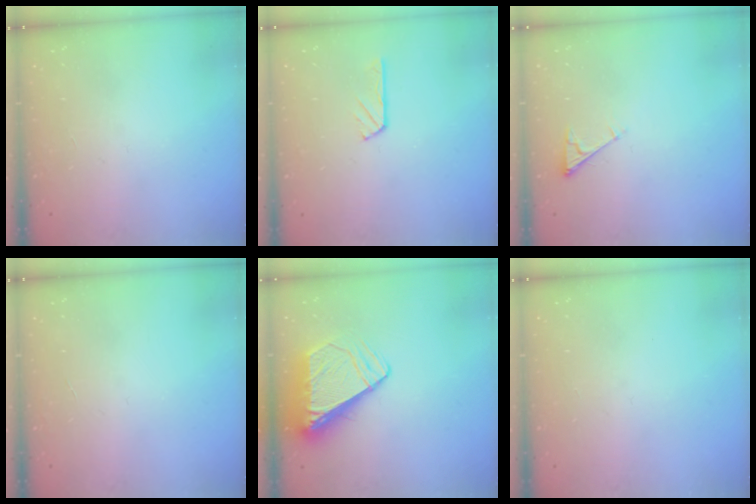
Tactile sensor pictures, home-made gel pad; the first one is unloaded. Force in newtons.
{"total": 3.0, "press": 3.0, "slide": 0.4}
{"total": 2.8, "press": 2.7, "slide": 0.4}
{"total": 0.0}
{"total": 9.0, "press": 8.9, "slide": 1.2}
{"total": 1.5, "press": 1.4, "slide": 0.2}